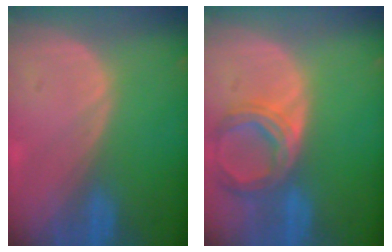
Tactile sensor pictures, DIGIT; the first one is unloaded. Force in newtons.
{"total": 6.9, "press": 6.4, "slide": 2.7}